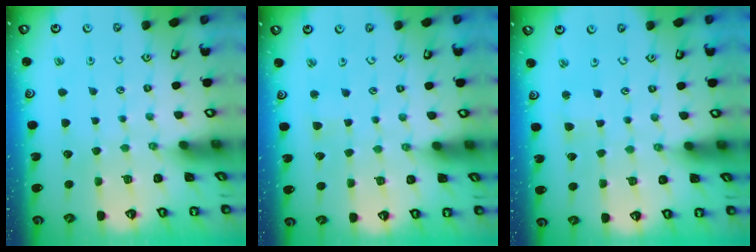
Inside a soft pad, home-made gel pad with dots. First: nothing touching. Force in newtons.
{"total": 2.1, "press": 2.0, "slide": 0.3}
{"total": 2.3, "press": 2.3, "slide": 0.4}